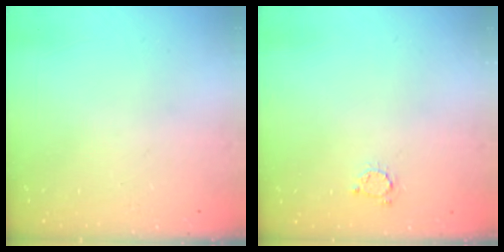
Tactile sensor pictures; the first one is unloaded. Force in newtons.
{"total": 3.0, "press": 3.0, "slide": 0.2}